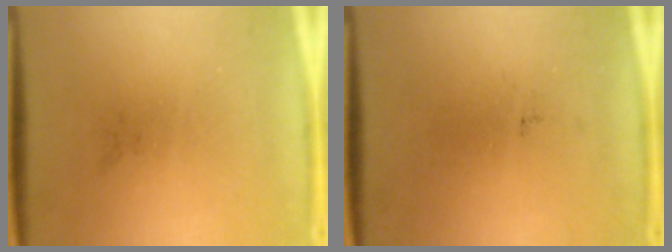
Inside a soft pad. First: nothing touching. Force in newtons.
{"total": 0.0}